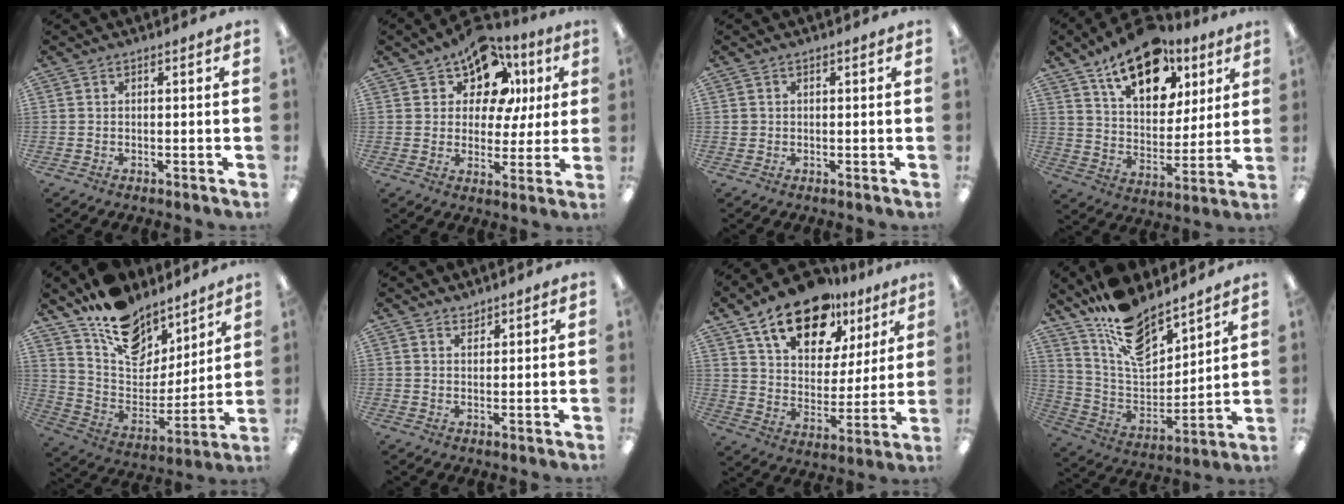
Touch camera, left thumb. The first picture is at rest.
{"total": 13.3, "force": [8.3, 8.2, 6.4], "torque": [-0.119, -0.042, 0.154]}
{"total": 1.0, "force": [0.2, 0.9, 0.1], "torque": [-0.001, 0.004, 0.003]}
{"total": 18.4, "force": [11.9, 9.9, 9.9], "torque": [-0.155, -0.057, 0.207]}
{"total": 16.7, "force": [11.9, 9.9, 6.3], "torque": [-0.117, -0.081, 0.220]}
{"total": 1.7, "force": [1.6, 0.5, 0.0], "torque": [0.007, -0.006, 0.030]}
{"total": 18.5, "force": [12.5, 9.9, 9.4], "torque": [-0.153, -0.065, 0.221]}
{"total": 15.4, "force": [12.3, 6.4, 6.8], "torque": [-0.130, -0.084, 0.223]}